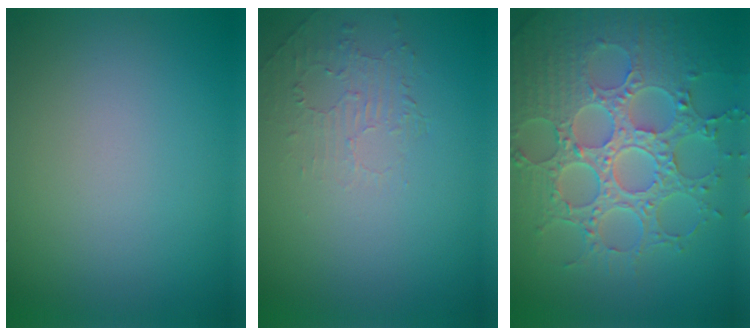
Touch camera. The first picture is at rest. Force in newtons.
{"total": 1.9, "press": 0.3, "slide": 1.9}
{"total": 8.6, "press": 6.5, "slide": 5.7}